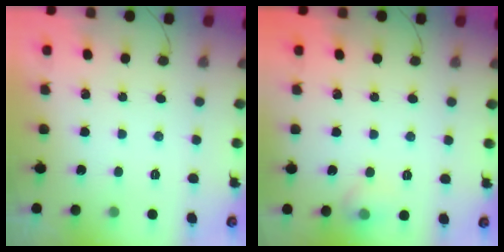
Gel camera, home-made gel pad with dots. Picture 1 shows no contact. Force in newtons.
{"total": 7.0, "press": 6.8, "slide": 1.9}